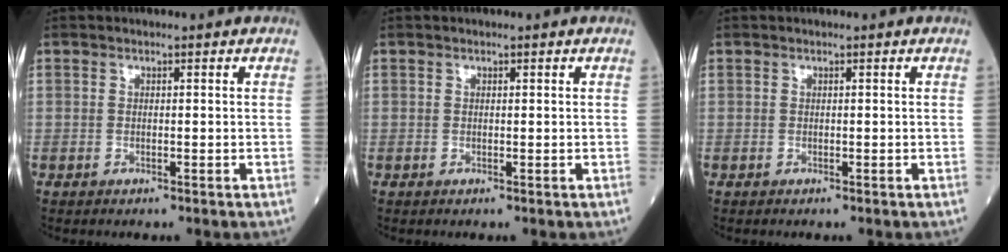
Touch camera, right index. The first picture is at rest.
{"total": 0.0}
{"total": 0.0}